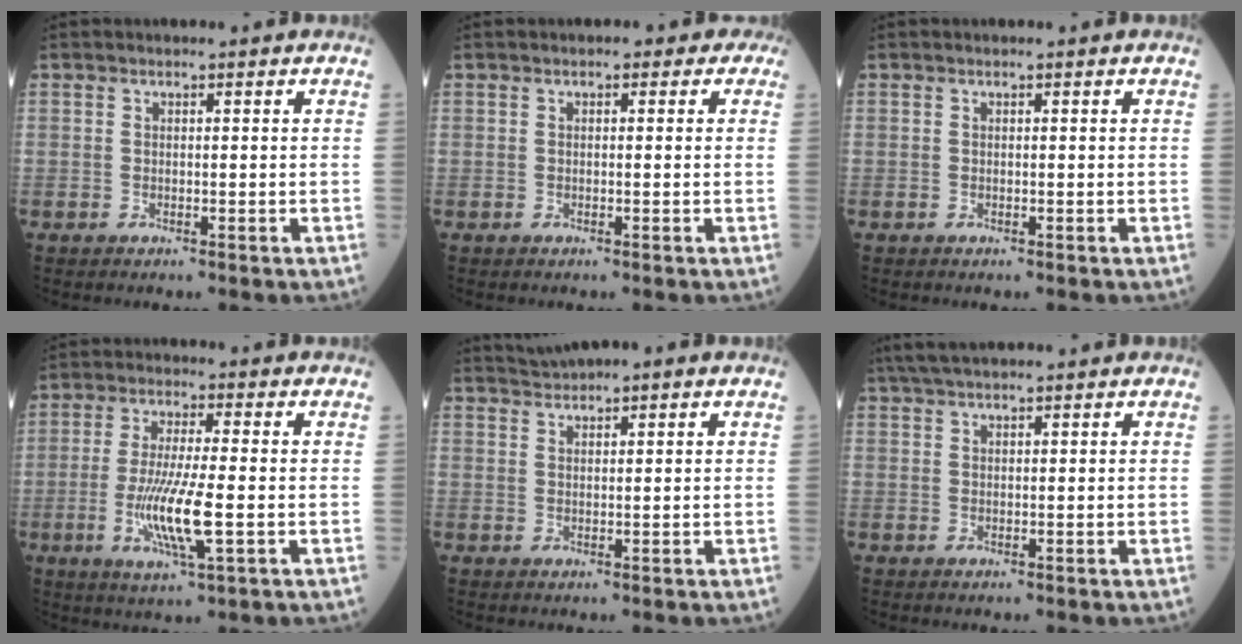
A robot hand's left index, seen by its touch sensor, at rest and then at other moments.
{"total": 1.9, "force": [0.6, 1.2, 1.3], "torque": [-0.006, 0.010, -0.003]}
{"total": 0.0}
{"total": 9.4, "force": [-2.1, 0.8, 9.1], "torque": [-0.183, -0.017, -0.041]}
{"total": 2.8, "force": [2.3, 0.0, 1.5], "torque": [-0.037, 0.026, 0.047]}
{"total": 5.1, "force": [4.3, 0.4, 2.7], "torque": [-0.047, 0.036, 0.078]}